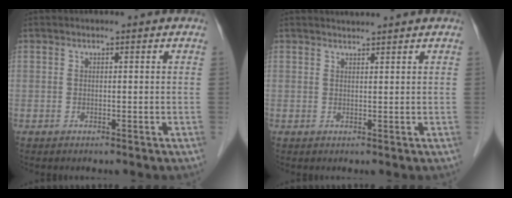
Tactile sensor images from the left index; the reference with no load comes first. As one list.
[{"total": 1.7, "force": [1.6, -0.4, 0.2], "torque": [-0.006, 0.009, 0.033]}]